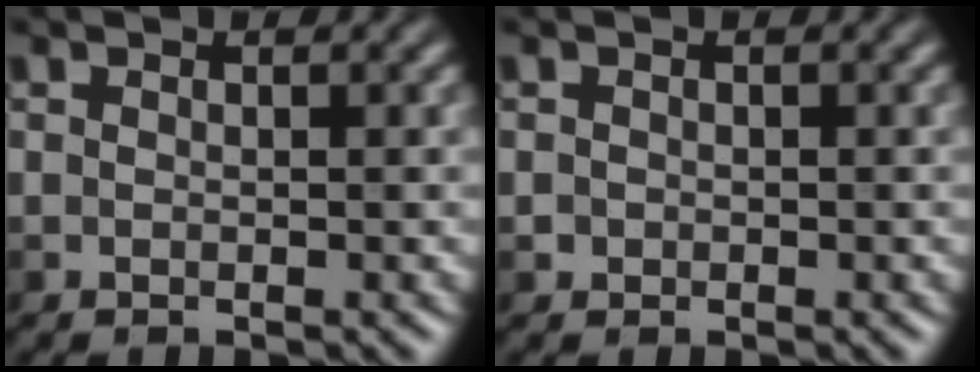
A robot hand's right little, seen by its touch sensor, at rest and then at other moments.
{"total": 1.2, "force": [0.3, 1.1, 0.3], "torque": [0.013, 0.007, 0.004]}